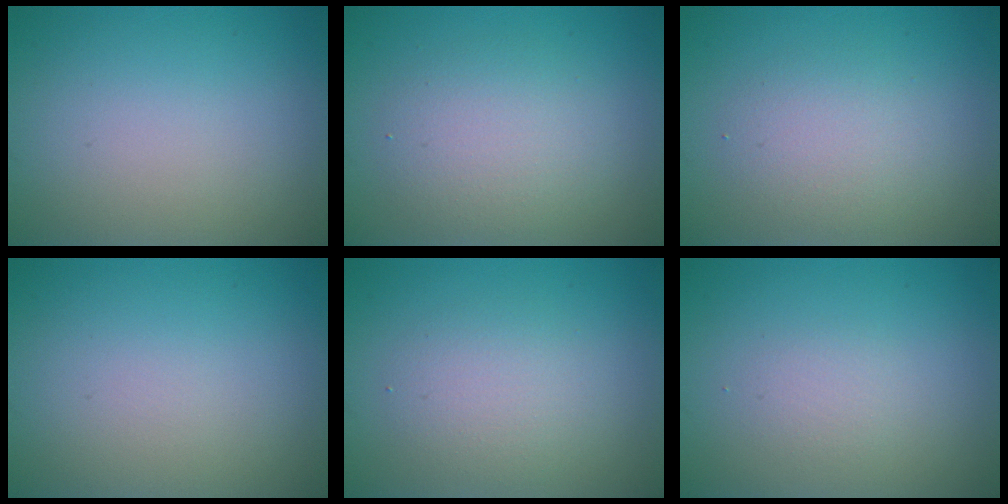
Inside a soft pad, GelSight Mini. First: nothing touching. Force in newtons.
{"total": 3.7, "press": 3.7, "slide": 0.3}
{"total": 2.7, "press": 2.7, "slide": 0.2}
{"total": 0.0}
{"total": 2.7, "press": 2.7, "slide": 0.0}
{"total": 1.2, "press": 1.2, "slide": 0.0}